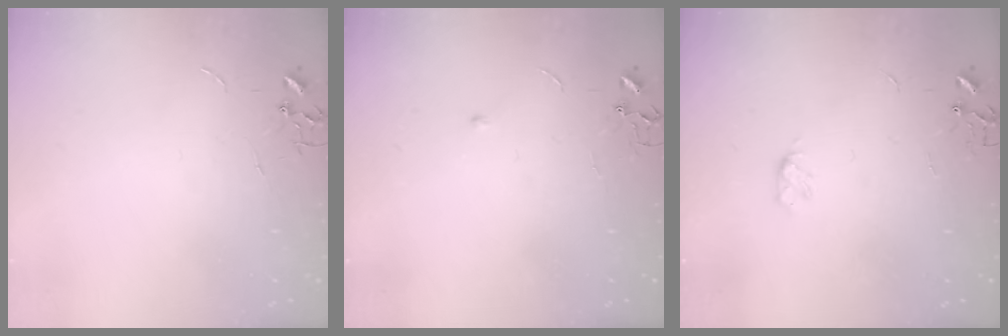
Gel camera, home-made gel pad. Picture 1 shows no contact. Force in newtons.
{"total": 3.4, "press": 3.3, "slide": 0.6}
{"total": 3.9, "press": 3.8, "slide": 0.6}